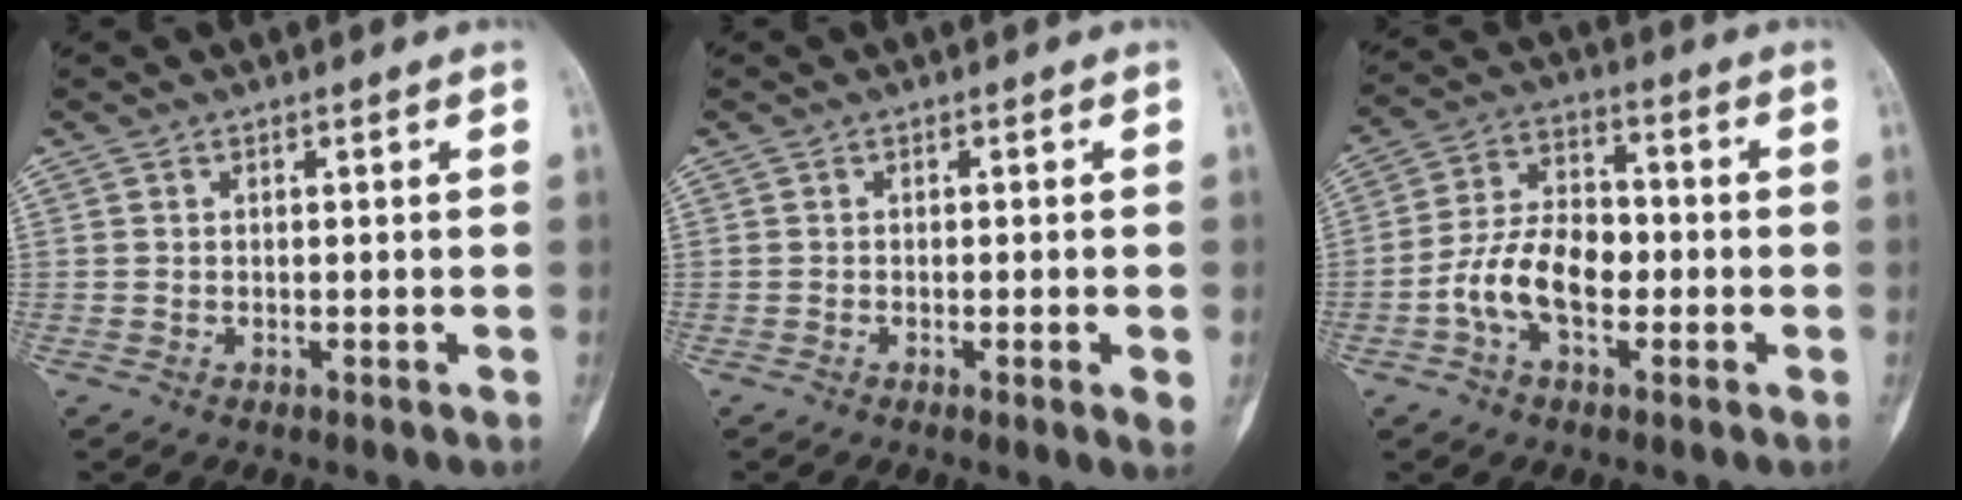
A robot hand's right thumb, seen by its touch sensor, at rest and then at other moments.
{"total": 2.7, "force": [-0.6, 0.3, 2.6], "torque": [-0.044, -0.008, -0.009]}
{"total": 11.0, "force": [-2.8, 6.6, 8.3], "torque": [-0.149, 0.032, -0.059]}